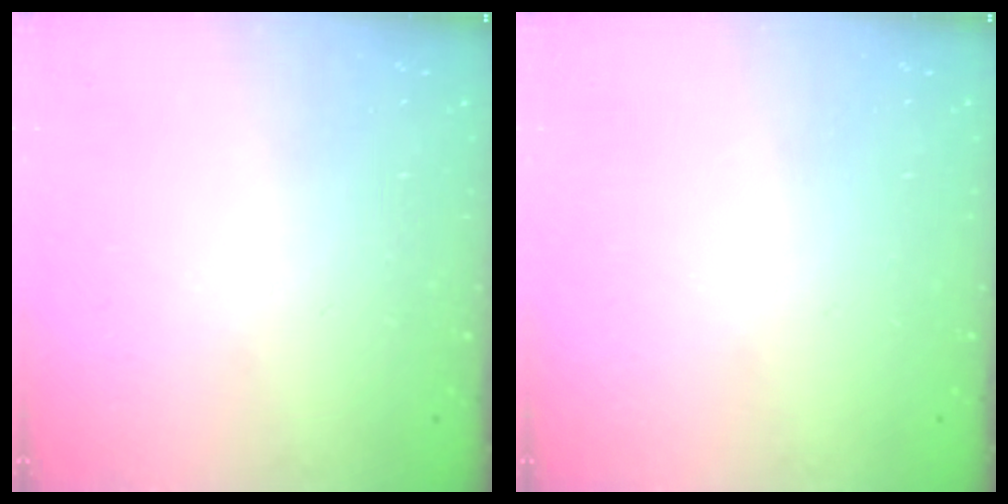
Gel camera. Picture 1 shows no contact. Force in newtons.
{"total": 0.0}